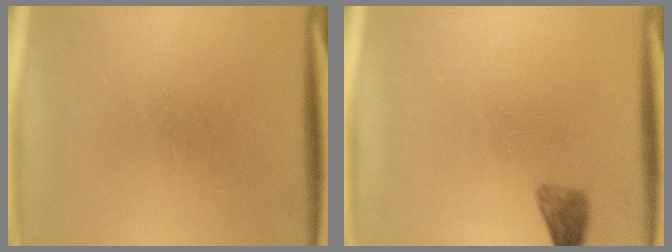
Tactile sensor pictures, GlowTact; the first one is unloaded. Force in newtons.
{"total": 2.1}